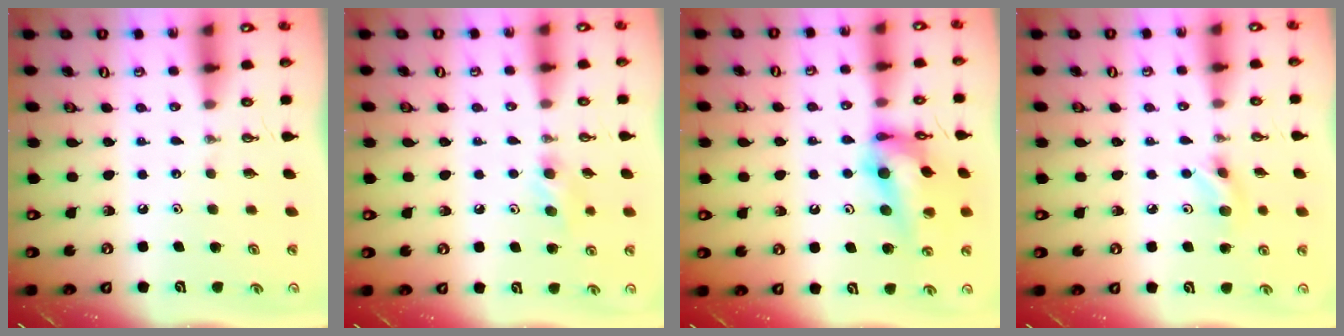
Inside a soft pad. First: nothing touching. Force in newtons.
{"total": 8.6, "press": 5.2, "slide": 6.9}
{"total": 16.0, "press": 15.9, "slide": 1.3}
{"total": 6.0, "press": 6.0, "slide": 0.5}